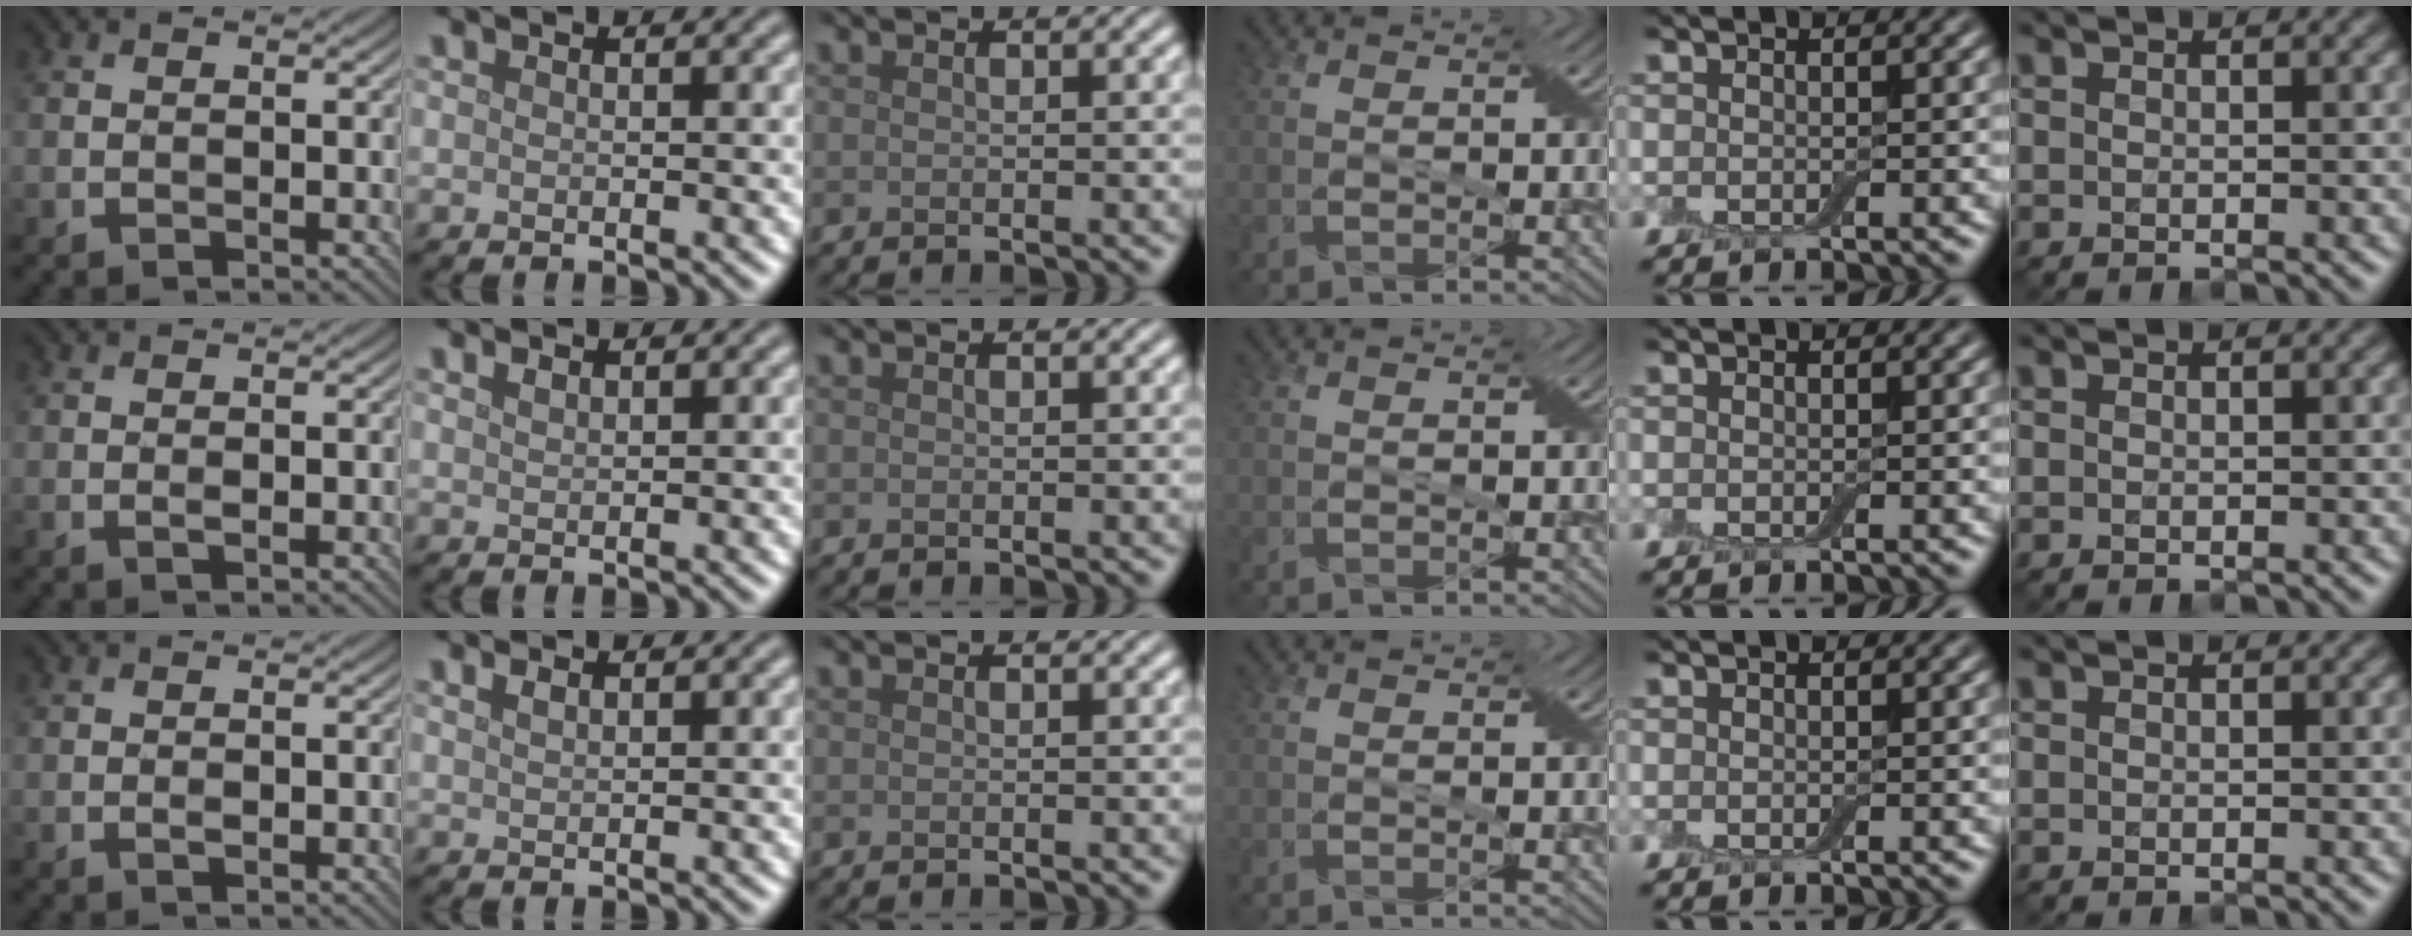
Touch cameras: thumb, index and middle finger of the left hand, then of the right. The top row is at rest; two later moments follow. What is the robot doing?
{"motion": "fold", "object": "bandage"}